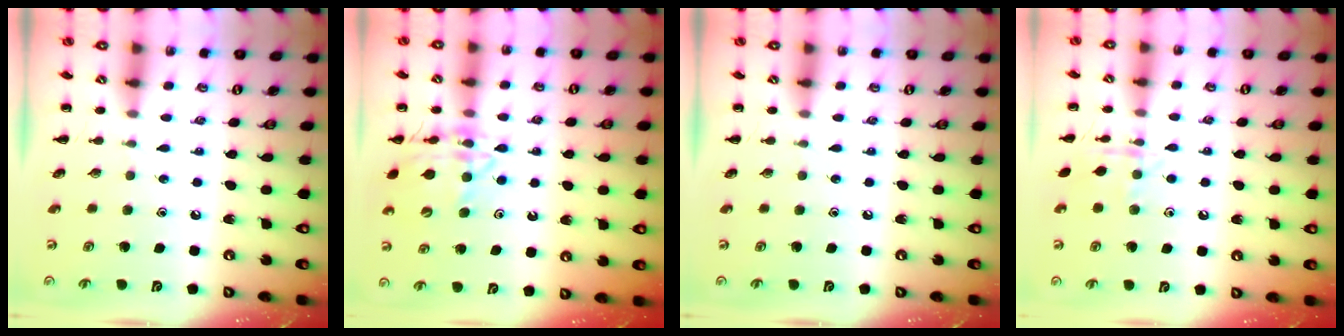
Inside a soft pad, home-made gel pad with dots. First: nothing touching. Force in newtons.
{"total": 14.3, "press": 14.0, "slide": 2.6}
{"total": 0.0}
{"total": 9.0, "press": 8.9, "slide": 1.1}